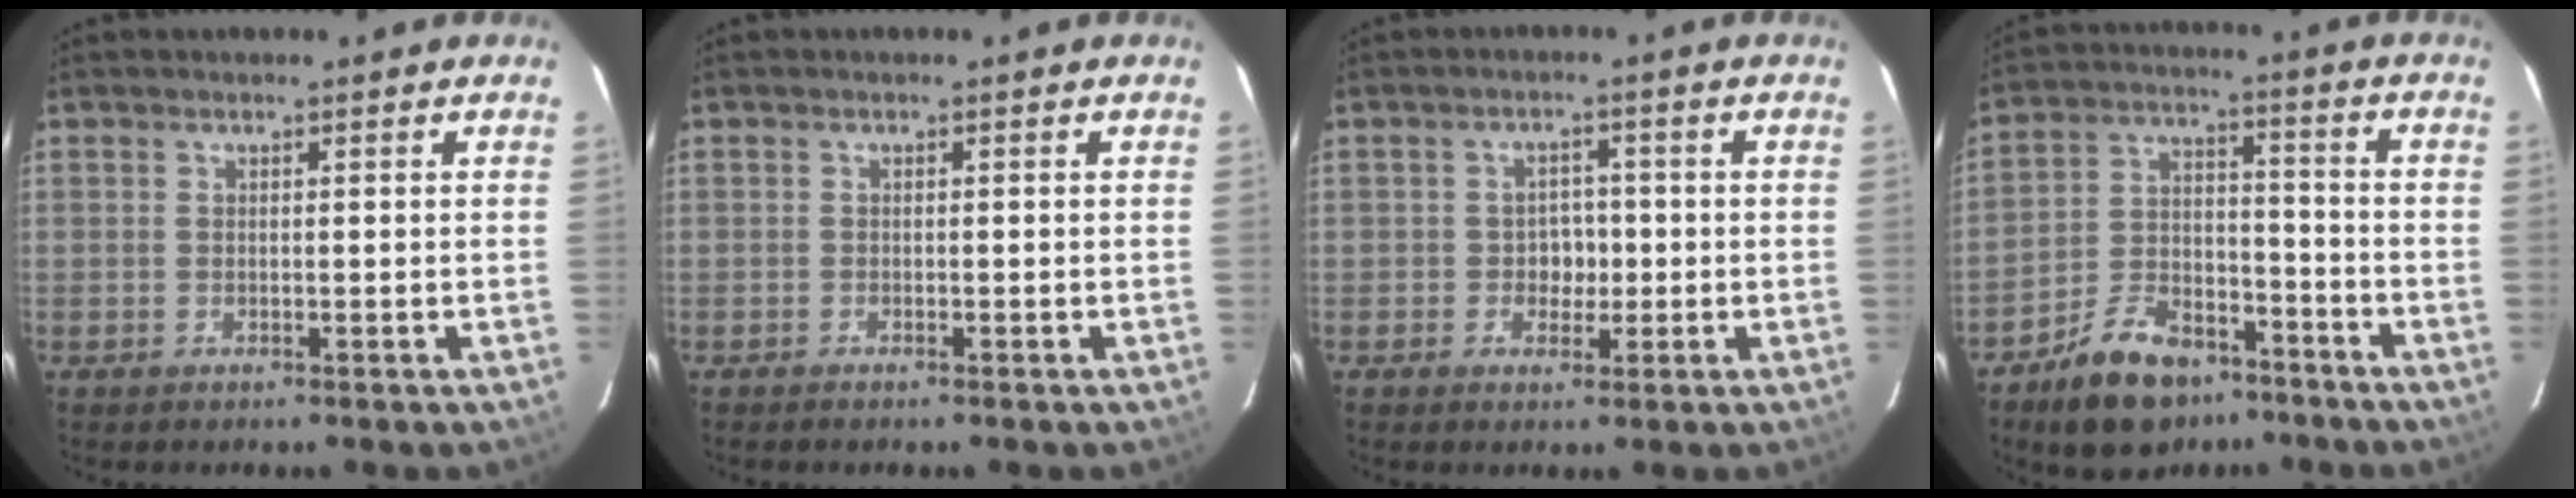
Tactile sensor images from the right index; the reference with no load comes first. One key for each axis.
{"total": 0.7, "fx": -0.6, "fy": 0.2, "fz": 0.2, "tx": -0.007, "ty": -0.001, "tz": -0.012}
{"total": 3.3, "fx": -0.7, "fy": 3.0, "fz": 1.3, "tx": -0.019, "ty": 0.013, "tz": -0.009}
{"total": 13.7, "fx": -9.6, "fy": 7.5, "fz": 6.3, "tx": -0.135, "ty": 0.022, "tz": -0.151}